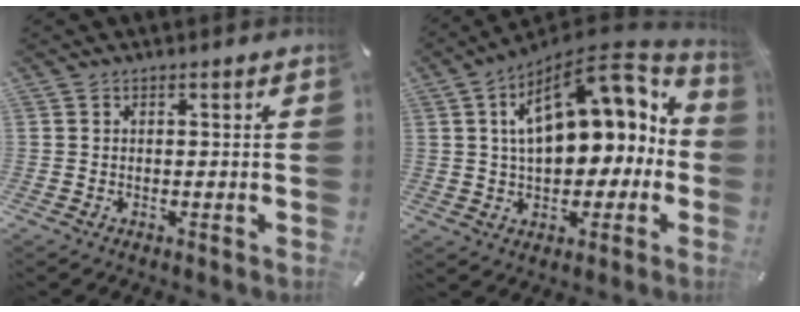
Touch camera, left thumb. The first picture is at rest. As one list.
[{"total": 18.9, "force": [6.3, 11.2, 13.8], "torque": [-0.196, -0.034, 0.109]}]